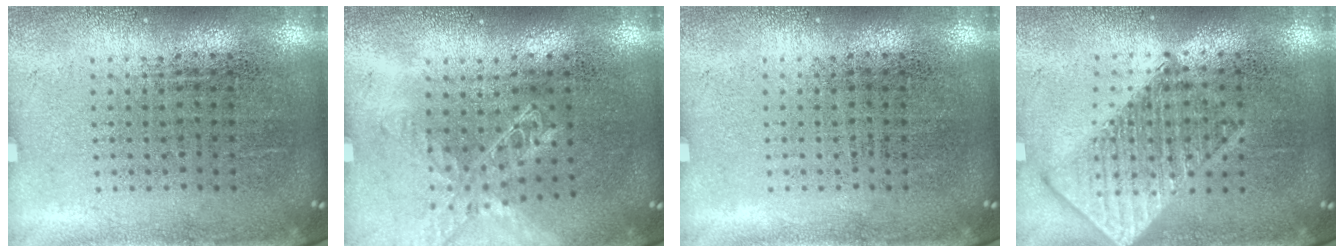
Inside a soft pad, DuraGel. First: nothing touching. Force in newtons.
{"total": 1.4, "press": 1.4, "slide": 0.1}
{"total": 0.0}
{"total": 2.8, "press": 2.8, "slide": 0.4}